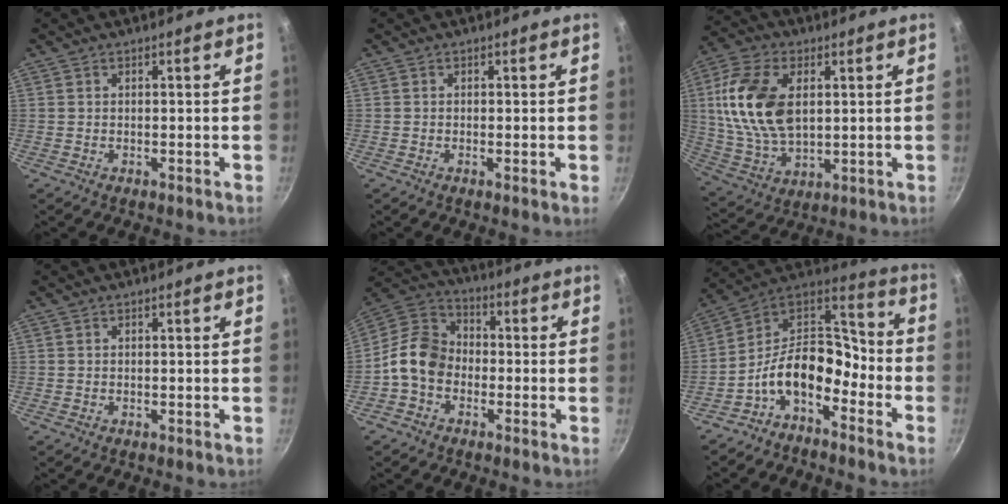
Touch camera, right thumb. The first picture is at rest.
{"total": 0.6, "force": [-0.1, 0.0, 0.6], "torque": [-0.009, -0.002, -0.005]}
{"total": 17.4, "force": [3.3, 10.5, 13.4], "torque": [-0.247, -0.004, 0.068]}
{"total": 0.0}
{"total": 10.2, "force": [-2.7, 7.9, 5.8], "torque": [-0.080, 0.039, -0.077]}
{"total": 14.3, "force": [-6.8, 8.5, 9.4], "torque": [-0.135, 0.088, -0.143]}